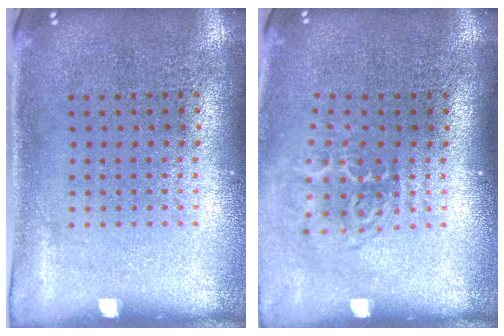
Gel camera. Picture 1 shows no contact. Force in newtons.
{"total": 1.7, "press": 1.1, "slide": 1.2}